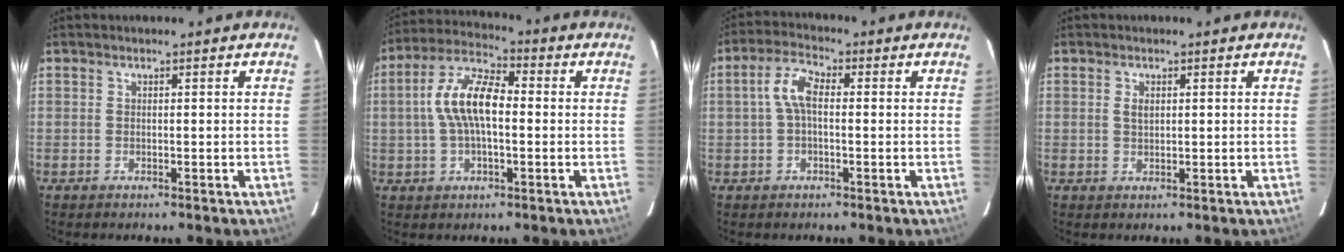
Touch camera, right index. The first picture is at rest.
{"total": 10.8, "force": [0.1, 4.5, 9.8], "torque": [-0.197, 0.020, -0.003]}
{"total": 5.1, "force": [0.1, 2.2, 4.6], "torque": [-0.098, 0.017, 0.001]}
{"total": 1.7, "force": [0.5, 1.0, 1.3], "torque": [-0.024, 0.002, 0.009]}